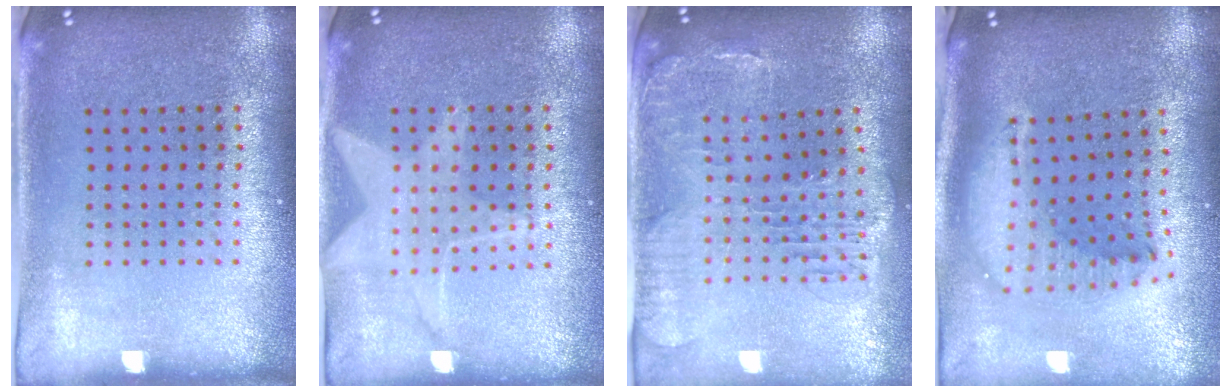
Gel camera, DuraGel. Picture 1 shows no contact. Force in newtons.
{"total": 1.4, "press": 1.4, "slide": 0.2}
{"total": 1.4, "press": 1.3, "slide": 0.3}
{"total": 2.1, "press": 1.6, "slide": 1.3}